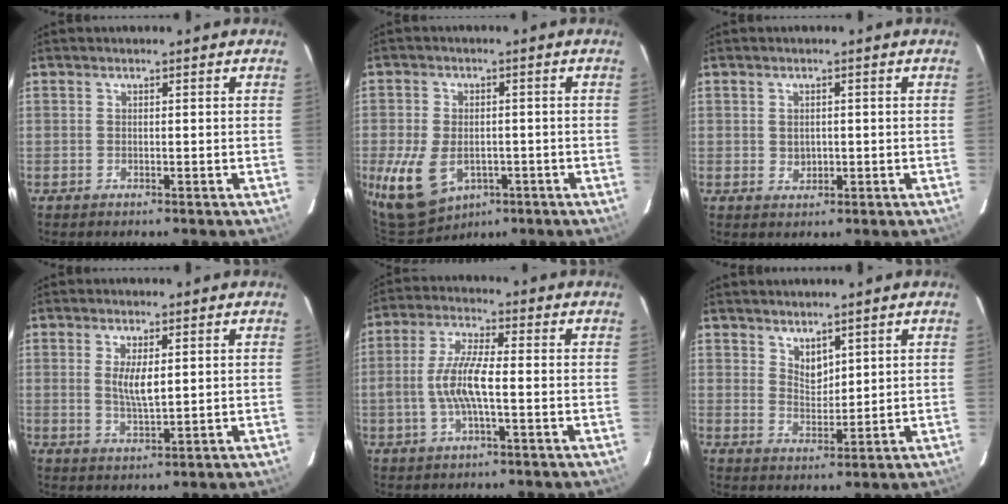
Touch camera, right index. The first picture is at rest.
{"total": 12.3, "force": [-4.4, 8.3, 7.9], "torque": [-0.184, -0.027, -0.065]}
{"total": 2.0, "force": [0.0, 1.8, 0.9], "torque": [-0.014, 0.000, 0.005]}
{"total": 4.7, "force": [1.0, 1.5, 4.3], "torque": [-0.080, -0.006, 0.021]}
{"total": 8.0, "force": [-1.4, 1.7, 7.7], "torque": [-0.159, 0.004, -0.028]}
{"total": 3.8, "force": [3.0, 1.8, 1.5], "torque": [-0.020, -0.001, 0.055]}